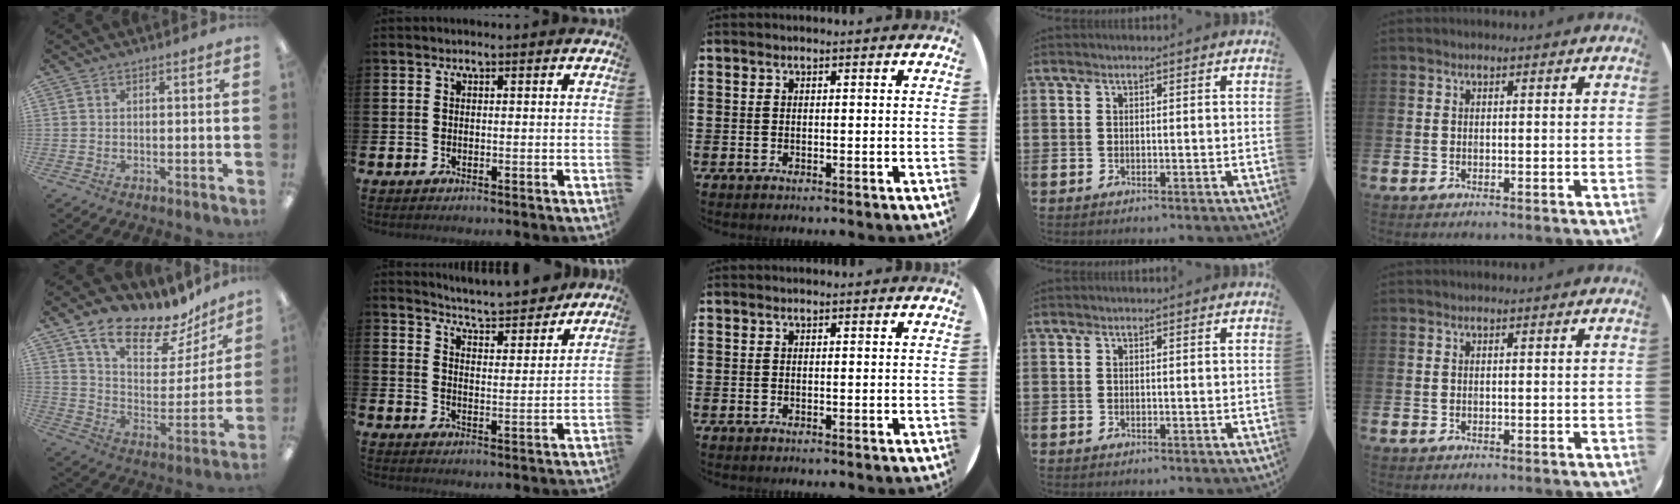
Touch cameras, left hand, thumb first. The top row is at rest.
{"thumb": {"total": 16.5, "force": [13.0, 6.6, 7.8], "torque": [-0.135, -0.091, 0.225]}, "index": {"total": 5.5, "force": [5.5, 0.1, 0.5], "torque": [-0.026, -0.051, 0.092]}}